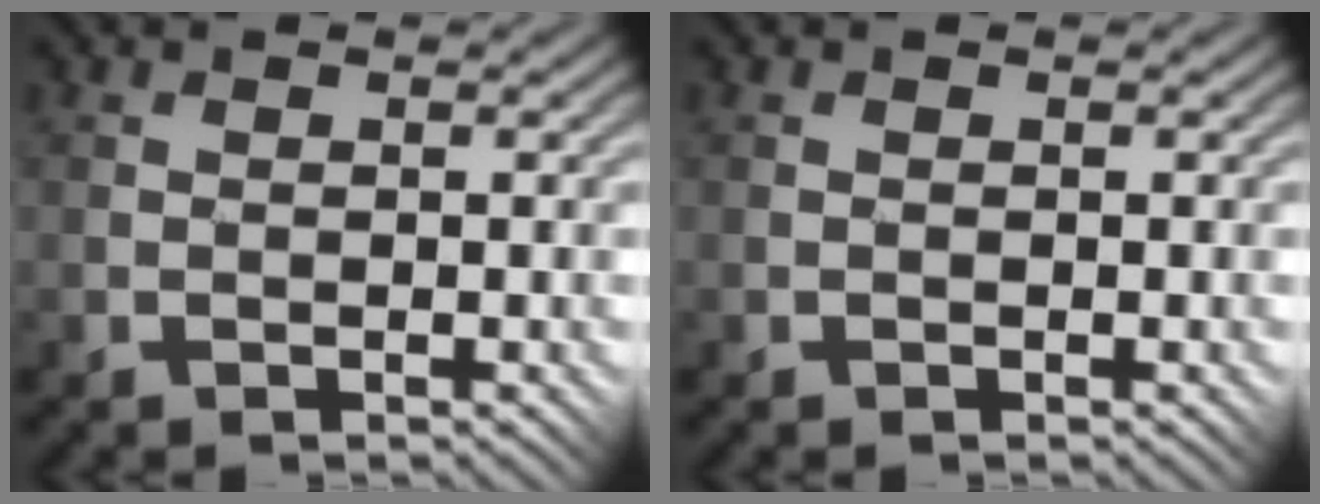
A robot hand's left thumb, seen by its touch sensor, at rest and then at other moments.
{"total": 0.0}